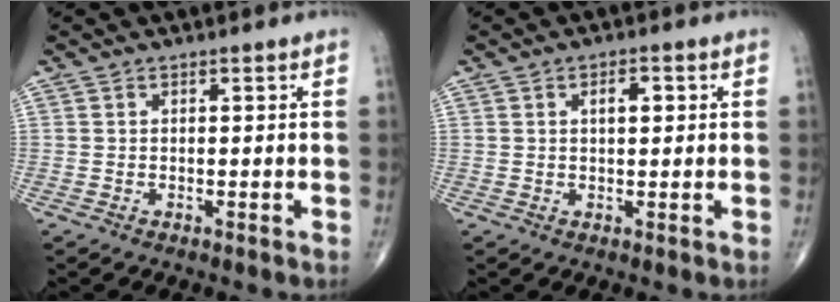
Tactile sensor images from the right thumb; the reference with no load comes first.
{"total": 3.0, "force": [0.9, 1.5, 2.5], "torque": [-0.033, 0.002, 0.011]}